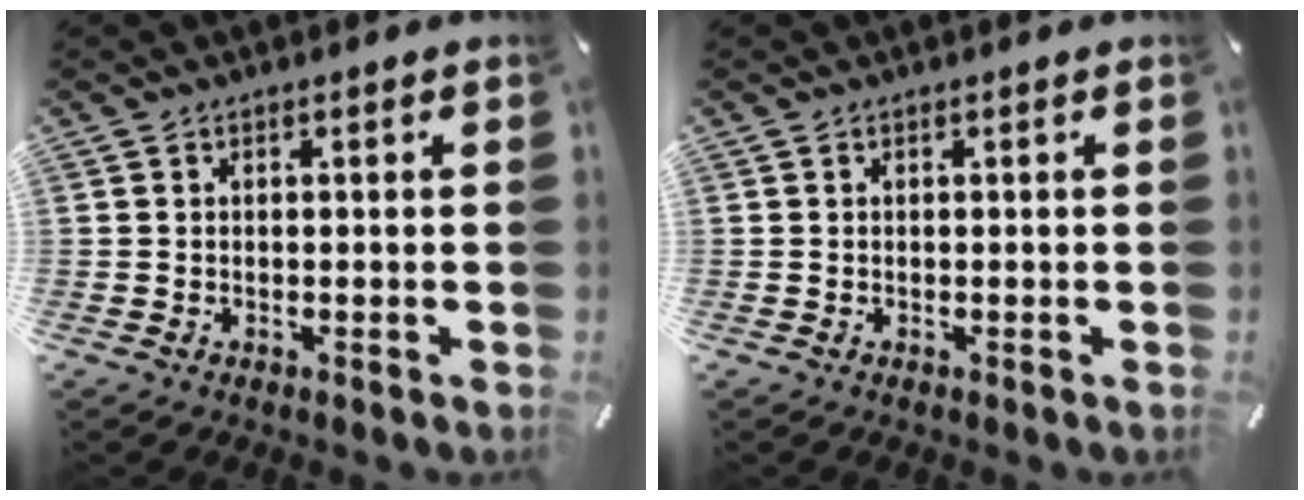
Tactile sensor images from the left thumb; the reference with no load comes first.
{"total": 0.0}